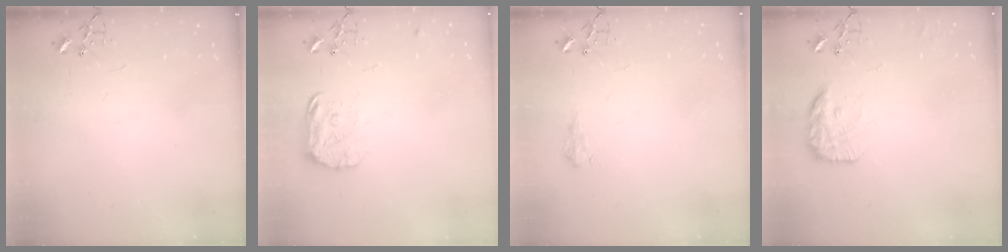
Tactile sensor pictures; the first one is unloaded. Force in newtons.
{"total": 11.5, "press": 11.5, "slide": 0.6}
{"total": 6.8, "press": 6.8, "slide": 0.8}
{"total": 14.0, "press": 14.0, "slide": 1.0}